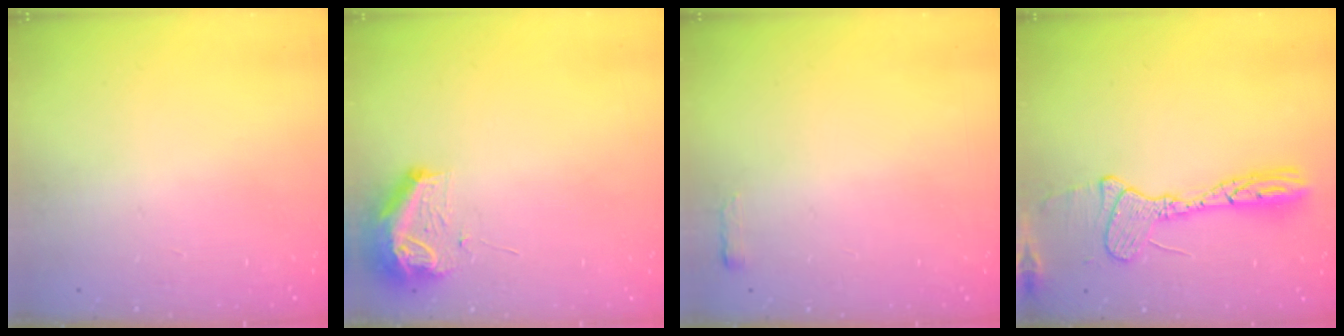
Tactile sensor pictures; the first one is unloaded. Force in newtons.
{"total": 8.7, "press": 8.6, "slide": 1.0}
{"total": 2.4, "press": 2.4, "slide": 0.4}
{"total": 13.1, "press": 13.1, "slide": 0.3}